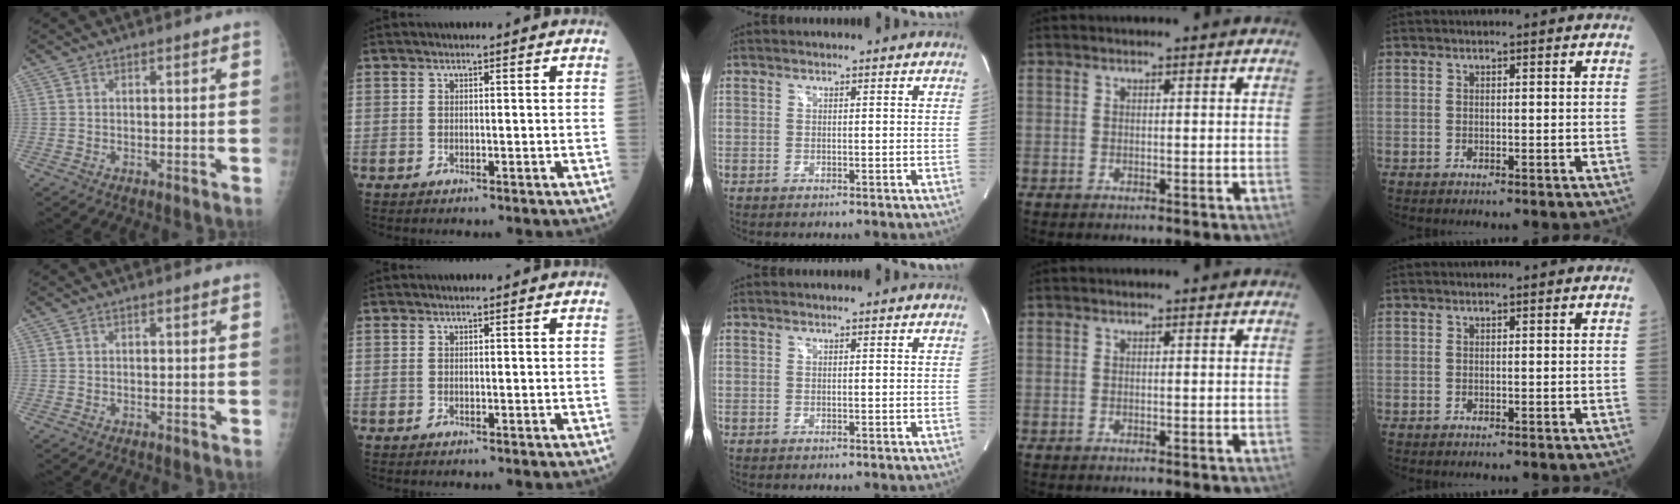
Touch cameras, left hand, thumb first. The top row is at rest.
{}